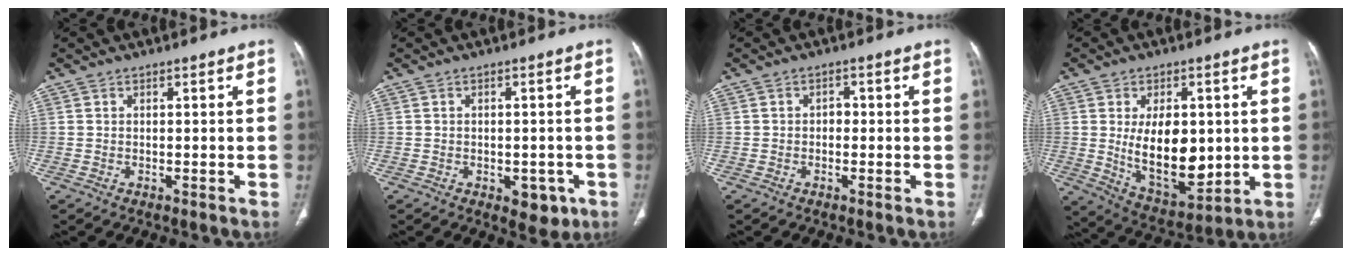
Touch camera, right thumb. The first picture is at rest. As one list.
[{"total": 5.0, "force": [-2.0, 3.1, 3.4], "torque": [-0.018, 0.006, -0.017]}, {"total": 1.4, "force": [-0.3, 1.1, 0.9], "torque": [-0.005, 0.005, -0.009]}, {"total": 14.8, "force": [0.7, 8.3, 12.2], "torque": [-0.164, -0.023, 0.033]}]